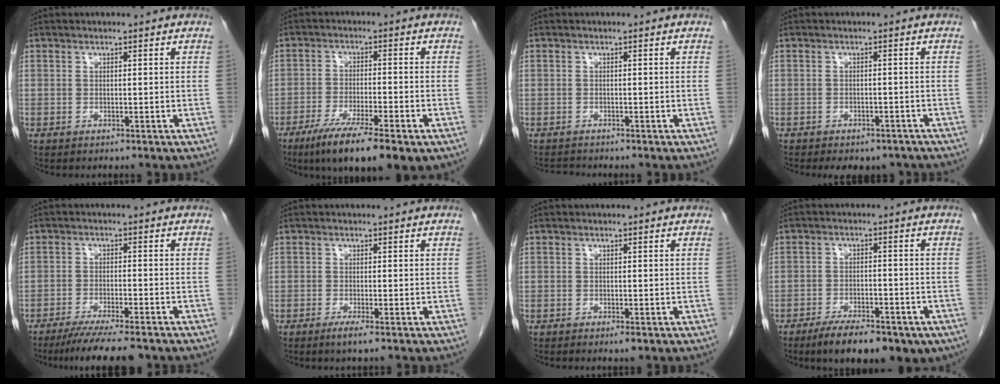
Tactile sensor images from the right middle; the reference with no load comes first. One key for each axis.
{"total": 12.4, "fx": -7.8, "fy": 1.9, "fz": 9.4, "tx": -0.144, "ty": -0.026, "tz": -0.122}
{"total": 1.2, "fx": -1.2, "fy": 0.0, "fz": -0.1, "tx": 0.001, "ty": -0.008, "tz": -0.018}
{"total": 7.5, "fx": -6.1, "fy": 3.5, "fz": 2.5, "tx": -0.027, "ty": 0.006, "tz": -0.069}
{"total": 9.6, "fx": -7.8, "fy": 0.7, "fz": 5.5, "tx": -0.078, "ty": -0.020, "tz": -0.120}
{"total": 1.8, "fx": -1.0, "fy": -0.1, "fz": 1.4, "tx": -0.027, "ty": -0.005, "tz": -0.019}
{"total": 0.9, "fx": -0.5, "fy": 0.2, "fz": 0.8, "tx": -0.010, "ty": -0.002, "tz": -0.004}
{"total": 12.0, "fx": -8.2, "fy": 4.3, "fz": 7.6, "tx": -0.096, "ty": -0.001, "tz": -0.118}